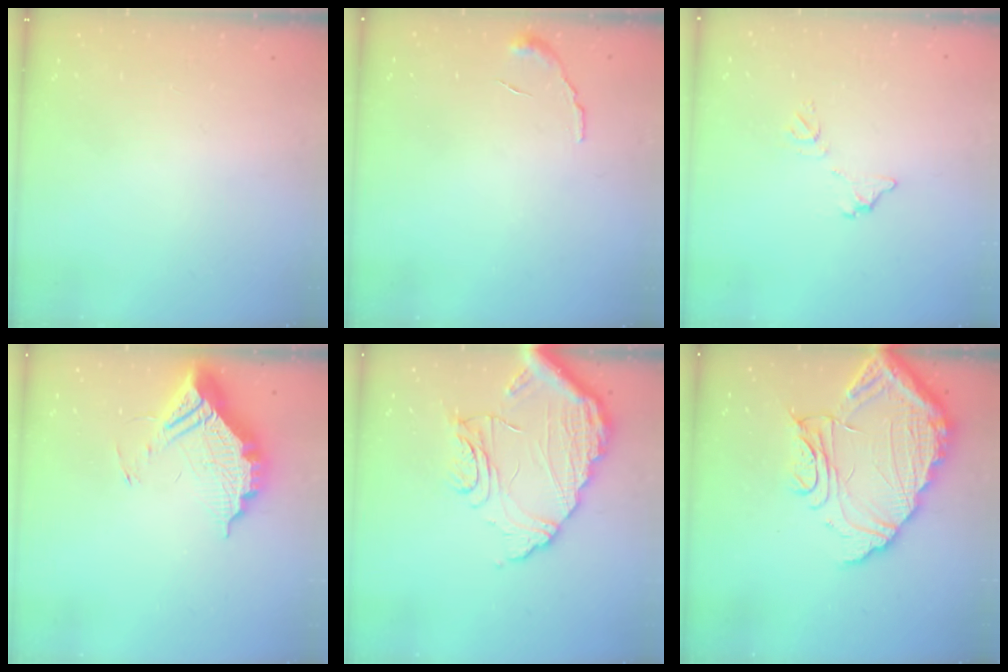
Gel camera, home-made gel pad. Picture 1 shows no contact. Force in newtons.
{"total": 5.0, "press": 5.0, "slide": 0.2}
{"total": 6.2, "press": 6.2, "slide": 0.3}
{"total": 12.0, "press": 12.0, "slide": 1.1}
{"total": 15.2, "press": 15.1, "slide": 1.5}
{"total": 17.8, "press": 17.7, "slide": 2.2}